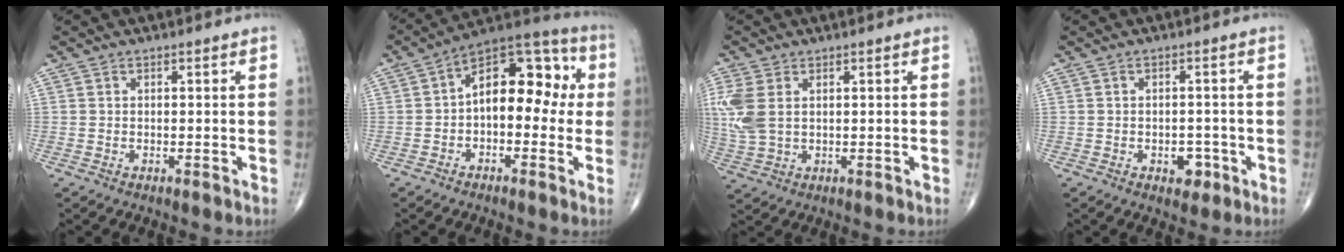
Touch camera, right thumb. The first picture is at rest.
{"total": 14.4, "force": [0.4, 8.4, 11.7], "torque": [-0.134, 0.046, -0.012]}
{"total": 7.4, "force": [1.6, 4.6, 5.6], "torque": [-0.152, 0.003, 0.042]}
{"total": 3.4, "force": [-1.3, 2.4, 2.1], "torque": [-0.007, 0.006, -0.015]}